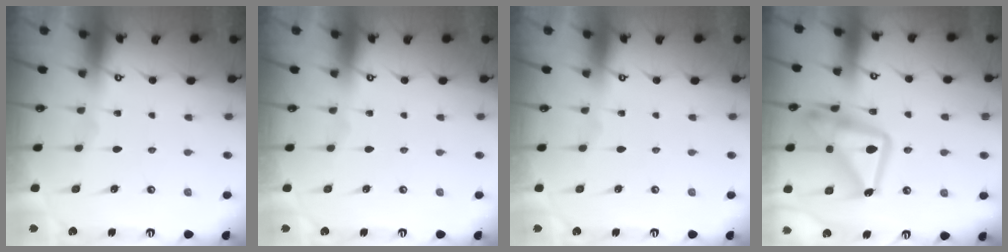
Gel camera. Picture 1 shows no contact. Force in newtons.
{"total": 0.0}
{"total": 0.0}
{"total": 18.5, "press": 18.4, "slide": 1.6}